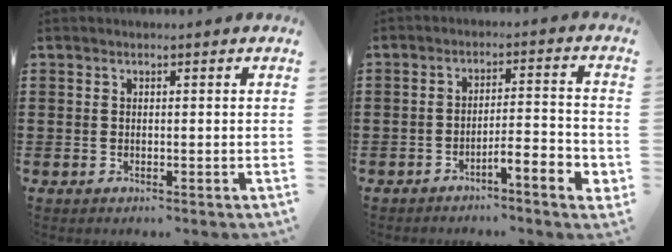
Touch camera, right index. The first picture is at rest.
{"total": 4.3, "force": [-3.4, 0.2, 2.5], "torque": [-0.044, -0.003, -0.067]}